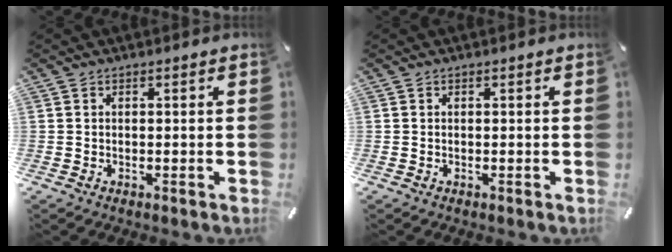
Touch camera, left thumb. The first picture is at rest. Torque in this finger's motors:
{"motor_torque": [-0.01, 0.01, -0.05, 0.05, 0.00]}